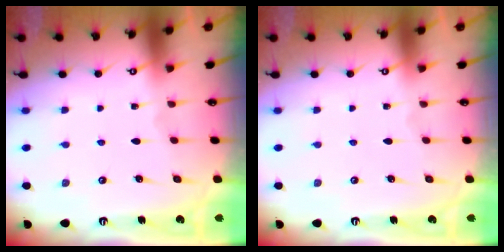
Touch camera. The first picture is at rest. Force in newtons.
{"total": 0.0}